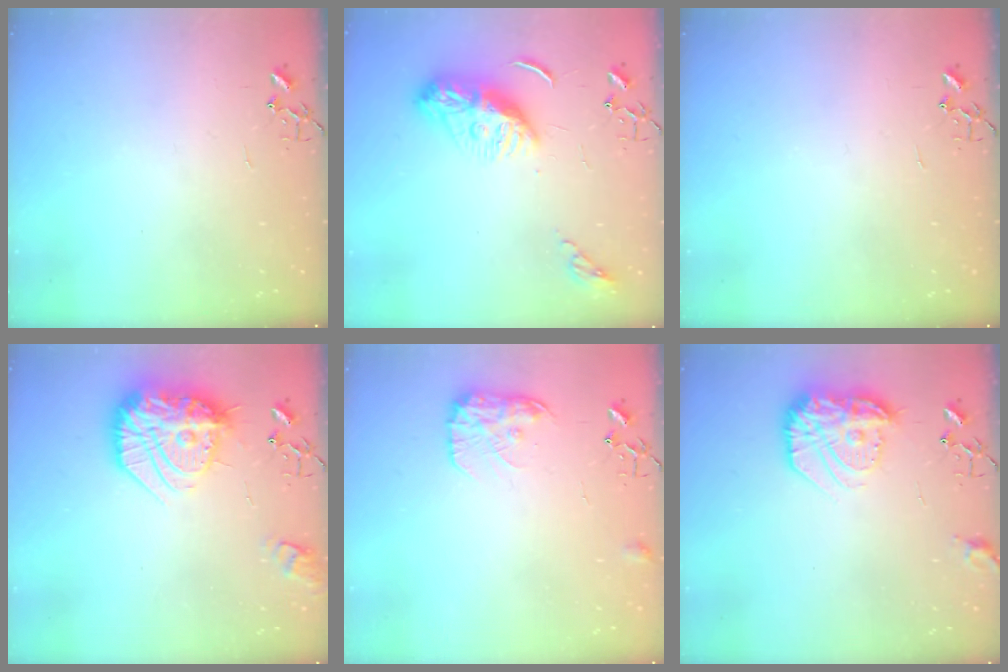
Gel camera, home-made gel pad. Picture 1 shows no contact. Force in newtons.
{"total": 11.5, "press": 11.4, "slide": 0.6}
{"total": 0.0}
{"total": 24.2, "press": 24.2, "slide": 1.5}
{"total": 12.0, "press": 12.0, "slide": 0.6}
{"total": 16.6, "press": 16.6, "slide": 0.9}